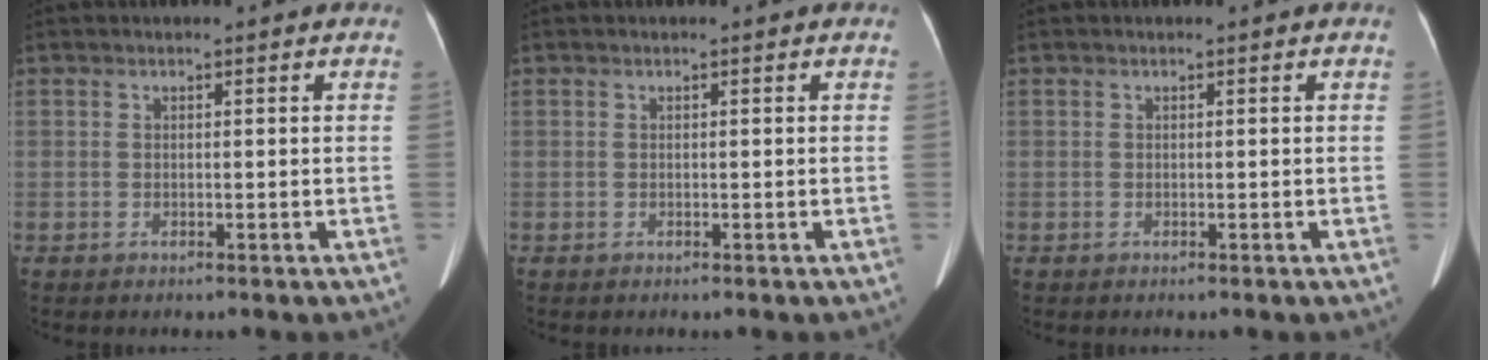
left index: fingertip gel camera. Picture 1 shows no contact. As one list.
[{"total": 0.0}, {"total": 0.0}]